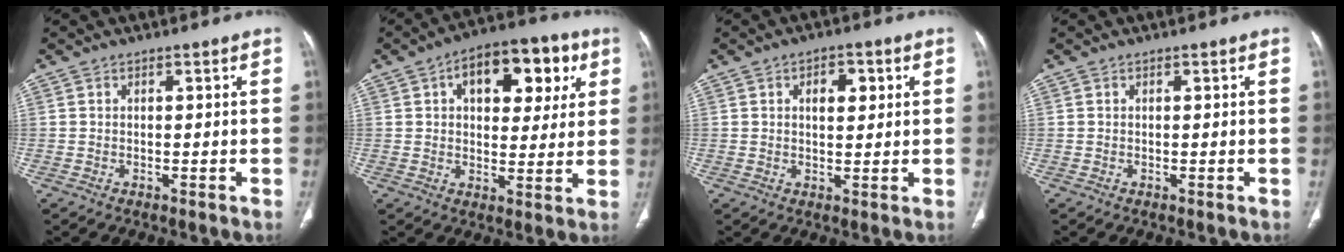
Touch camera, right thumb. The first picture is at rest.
{"total": 15.9, "force": [5.8, 9.0, 11.7], "torque": [-0.112, 0.005, 0.078]}
{"total": 4.7, "force": [1.6, 2.6, 3.6], "torque": [-0.035, -0.002, 0.021]}
{"total": 0.0}